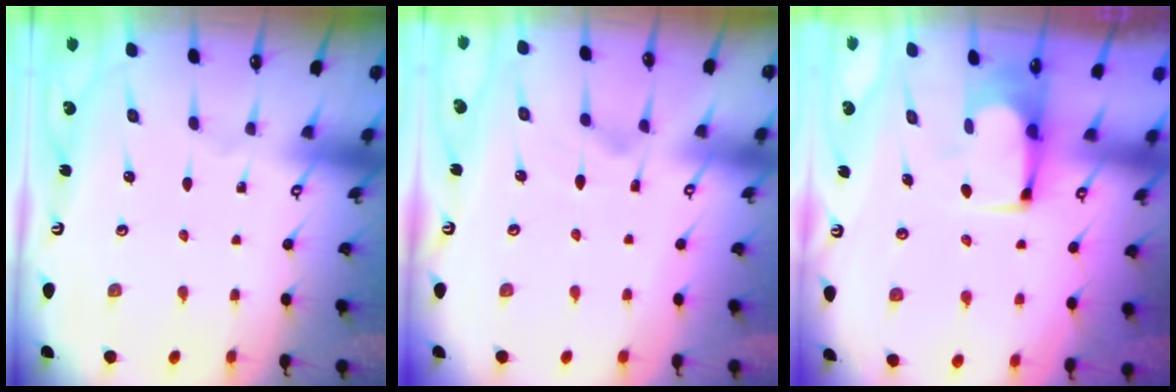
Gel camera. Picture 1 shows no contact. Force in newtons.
{"total": 2.2, "press": 1.7, "slide": 1.4}
{"total": 2.4, "press": 2.4, "slide": 0.2}